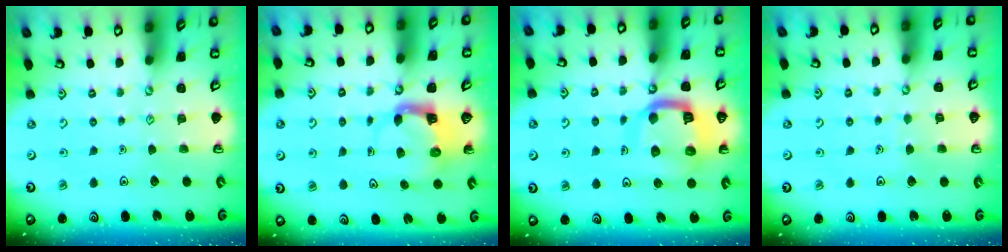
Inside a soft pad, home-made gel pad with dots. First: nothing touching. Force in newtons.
{"total": 3.9, "press": 3.8, "slide": 0.7}
{"total": 13.8, "press": 13.7, "slide": 1.4}
{"total": 2.7, "press": 2.7, "slide": 0.2}